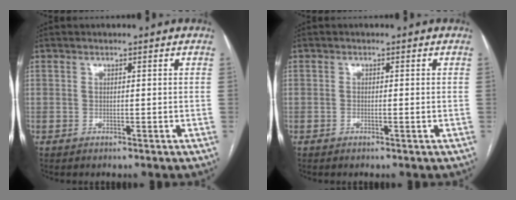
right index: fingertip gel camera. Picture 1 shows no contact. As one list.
[{"total": 0.8, "force": [-0.2, 0.2, 0.8], "torque": [-0.012, 0.004, -0.001]}]